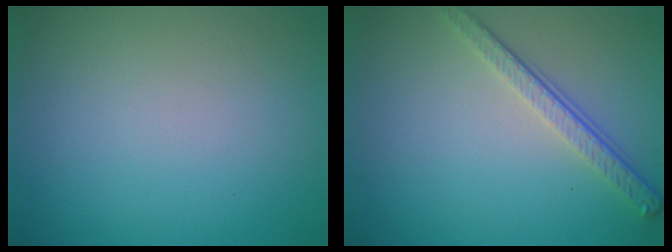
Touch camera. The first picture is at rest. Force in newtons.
{"total": 3.8, "press": 2.8, "slide": 2.6}